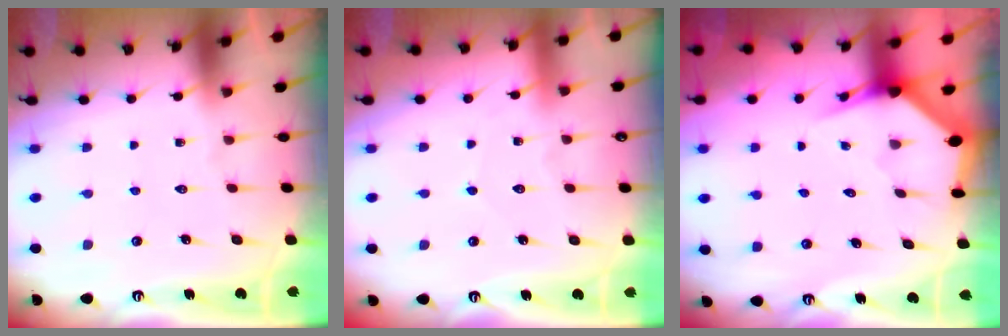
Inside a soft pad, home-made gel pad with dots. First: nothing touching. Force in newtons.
{"total": 3.0, "press": 2.9, "slide": 0.4}
{"total": 3.2, "press": 3.1, "slide": 0.4}